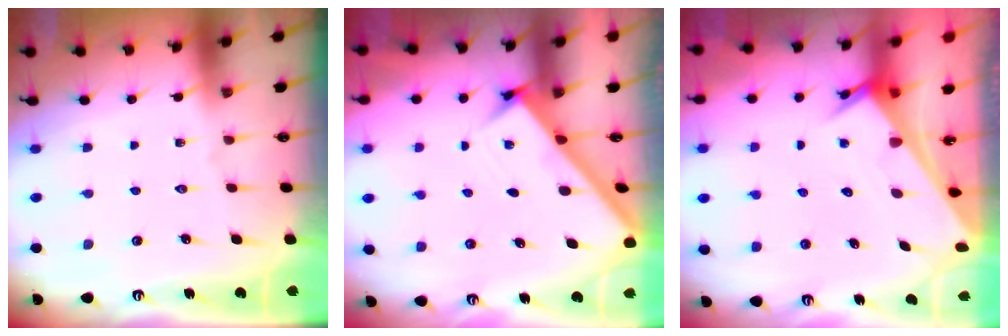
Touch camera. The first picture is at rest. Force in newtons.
{"total": 2.6, "press": 2.6, "slide": 0.3}
{"total": 3.2, "press": 3.2, "slide": 0.2}